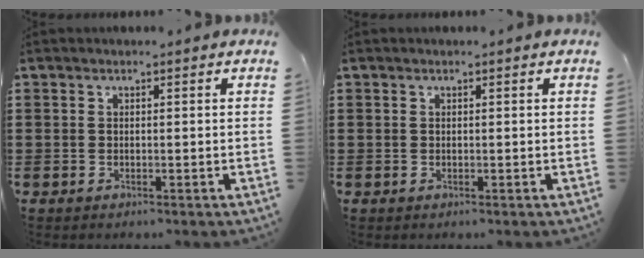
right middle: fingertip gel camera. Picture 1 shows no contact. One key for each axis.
{"total": 0.0}